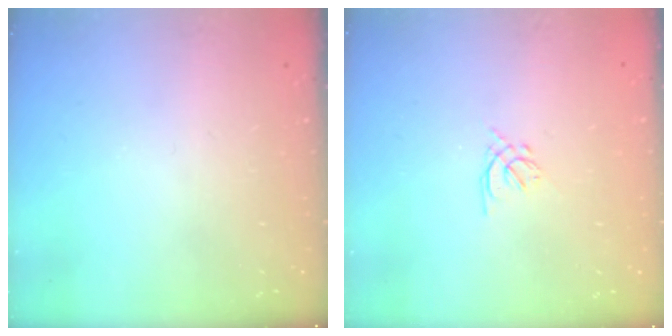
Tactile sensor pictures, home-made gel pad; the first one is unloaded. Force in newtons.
{"total": 1.7, "press": 1.6, "slide": 0.5}